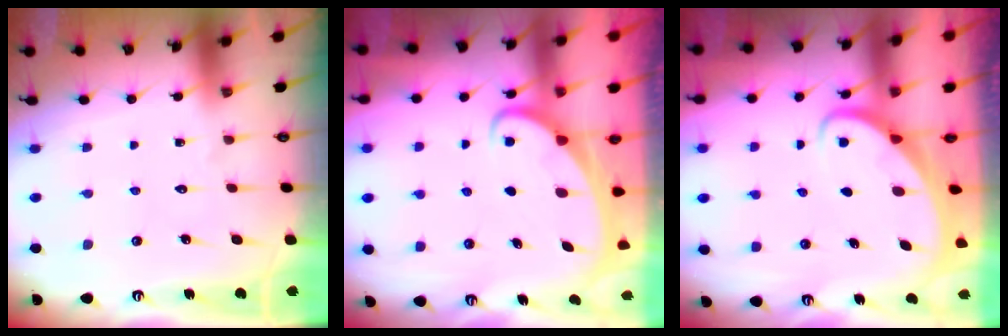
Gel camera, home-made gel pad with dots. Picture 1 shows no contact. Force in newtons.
{"total": 2.4, "press": 2.4, "slide": 0.3}
{"total": 3.1, "press": 3.0, "slide": 0.5}